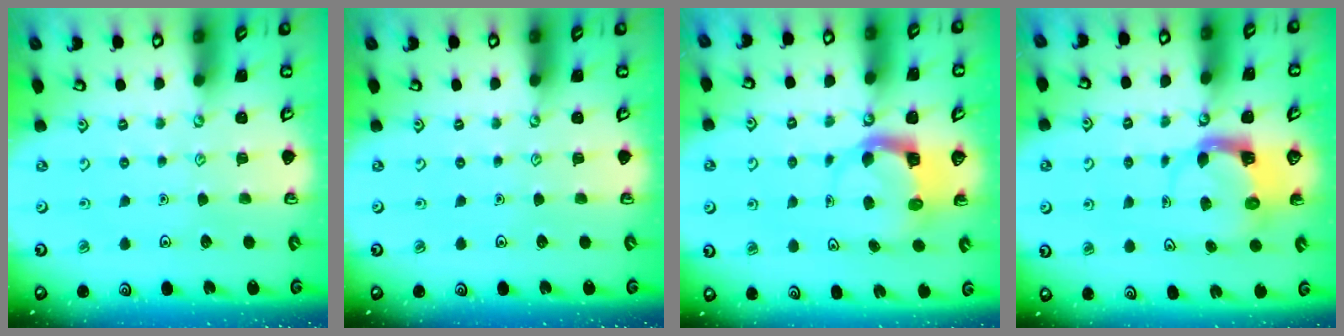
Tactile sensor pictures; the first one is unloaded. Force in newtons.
{"total": 0.0}
{"total": 4.0, "press": 4.0, "slide": 0.3}
{"total": 4.2, "press": 4.2, "slide": 0.2}